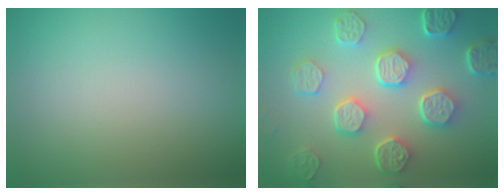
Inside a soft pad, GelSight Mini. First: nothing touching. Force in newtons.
{"total": 7.9, "press": 6.0, "slide": 5.1}